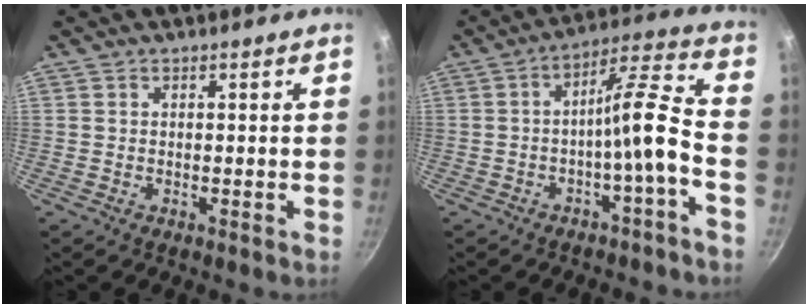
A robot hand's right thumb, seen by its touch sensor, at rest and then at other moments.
{"total": 10.0, "force": [-3.6, 1.0, 9.3], "torque": [-0.156, 0.052, -0.054]}